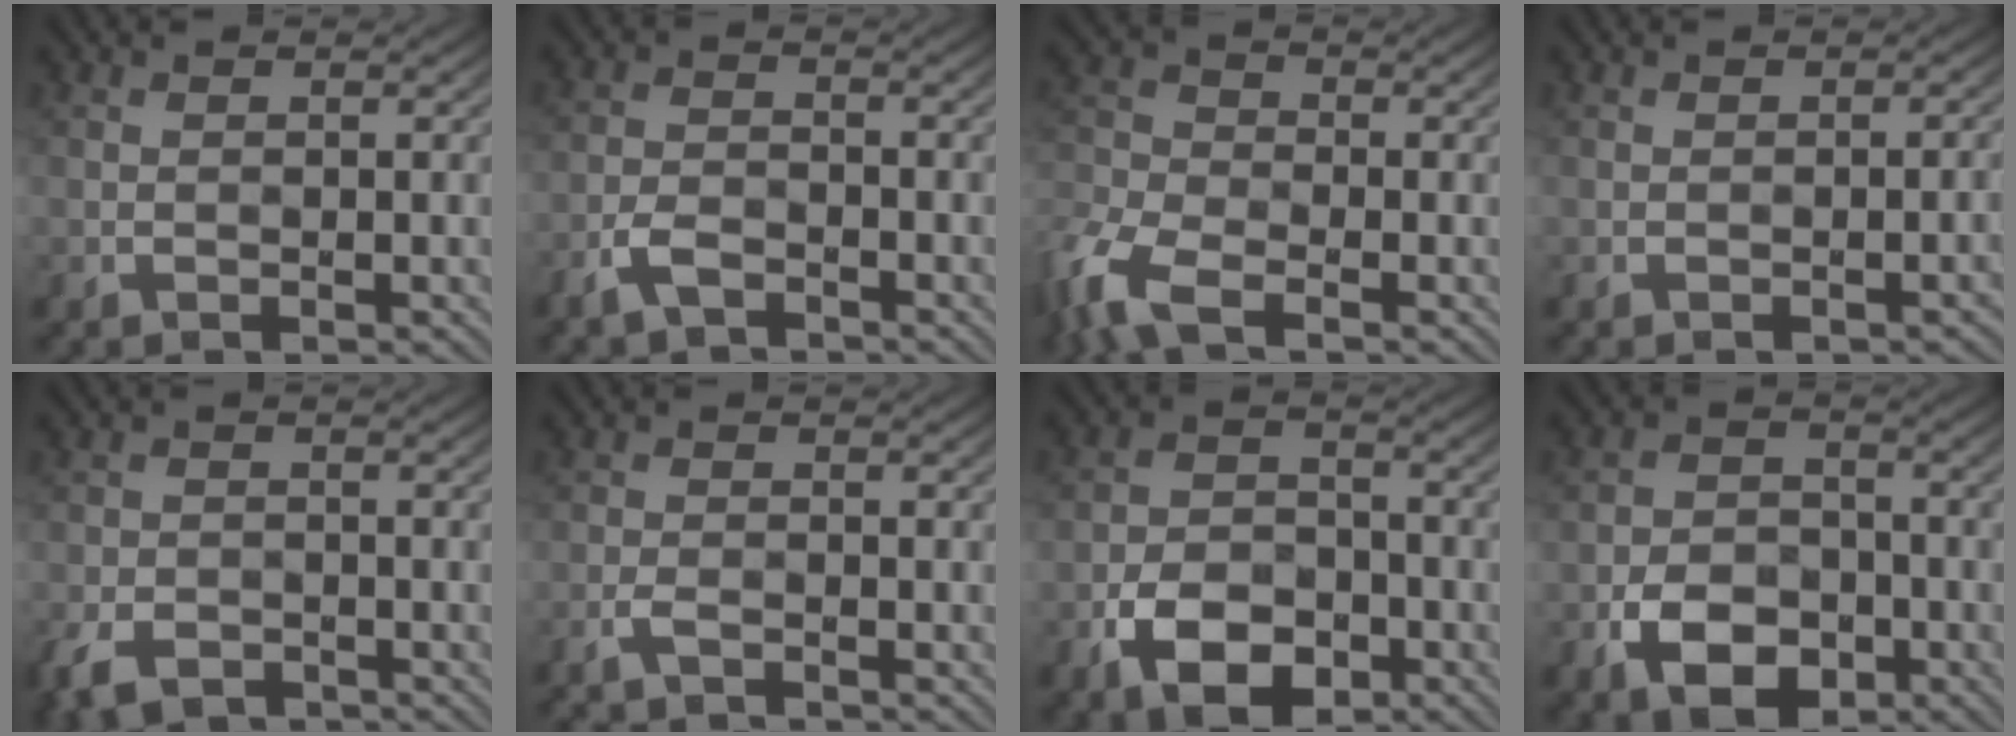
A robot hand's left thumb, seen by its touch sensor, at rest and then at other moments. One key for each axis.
{"total": 3.5, "fx": -2.2, "fy": 1.6, "fz": 2.3, "tx": -0.046, "ty": -0.005, "tz": -0.052}
{"total": 9.1, "fx": -5.1, "fy": 4.5, "fz": 6.0, "tx": -0.152, "ty": -0.017, "tz": -0.116}
{"total": 2.2, "fx": -1.5, "fy": 0.5, "fz": 1.4, "tx": -0.013, "ty": 0.015, "tz": -0.017}
{"total": 5.4, "fx": -2.9, "fy": 3.2, "fz": 3.3, "tx": -0.064, "ty": -0.015, "tz": -0.058}
{"total": 2.5, "fx": -2.0, "fy": 0.5, "fz": 1.5, "tx": -0.032, "ty": -0.003, "tz": -0.040}
{"total": 7.5, "fx": -2.6, "fy": 5.1, "fz": 4.9, "tx": -0.093, "ty": -0.009, "tz": -0.053}
{"total": 6.7, "fx": -1.8, "fy": 4.9, "fz": 4.3, "tx": -0.080, "ty": -0.008, "tz": -0.035}